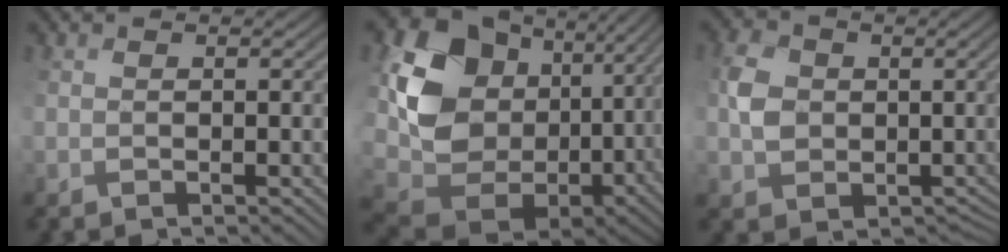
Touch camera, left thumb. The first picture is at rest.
{"total": 17.7, "force": [4.2, 14.1, 9.9], "torque": [-0.247, -0.024, 0.122]}
{"total": 4.7, "force": [1.1, 4.4, 1.4], "torque": [-0.031, 0.008, 0.012]}